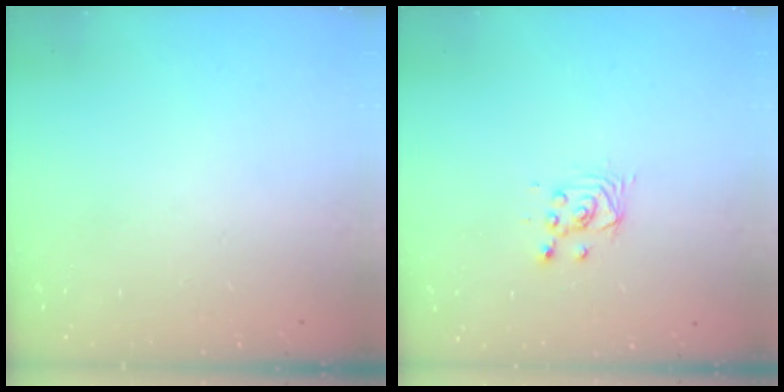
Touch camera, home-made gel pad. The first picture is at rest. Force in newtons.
{"total": 2.6, "press": 2.6, "slide": 0.1}